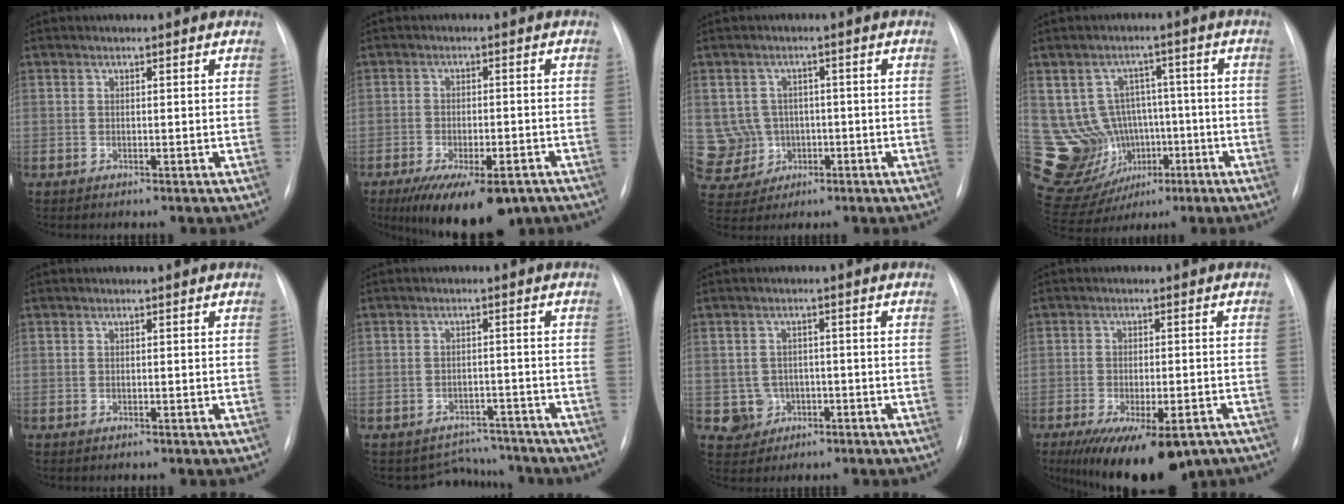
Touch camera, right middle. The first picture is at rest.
{"total": 13.0, "force": [-8.9, 4.8, 8.2], "torque": [-0.119, -0.012, -0.129]}
{"total": 7.3, "force": [-0.4, 7.3, 0.6], "torque": [-0.024, 0.018, 0.006]}
{"total": 12.8, "force": [-2.3, 11.9, 4.1], "torque": [-0.090, 0.047, -0.007]}
{"total": 0.0}
{"total": 5.5, "force": [-4.8, 2.3, -1.1], "torque": [0.019, 0.026, -0.064]}
{"total": 4.0, "force": [-1.1, 3.9, 0.1], "torque": [0.009, 0.011, -0.011]}
{"total": 14.3, "force": [-9.6, 5.1, 9.2], "torque": [-0.132, -0.022, -0.134]}